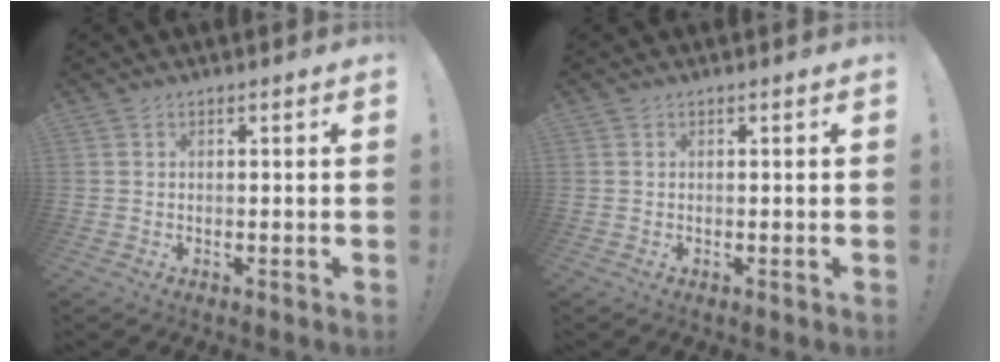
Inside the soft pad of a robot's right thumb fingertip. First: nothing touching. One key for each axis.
{"total": 0.0}